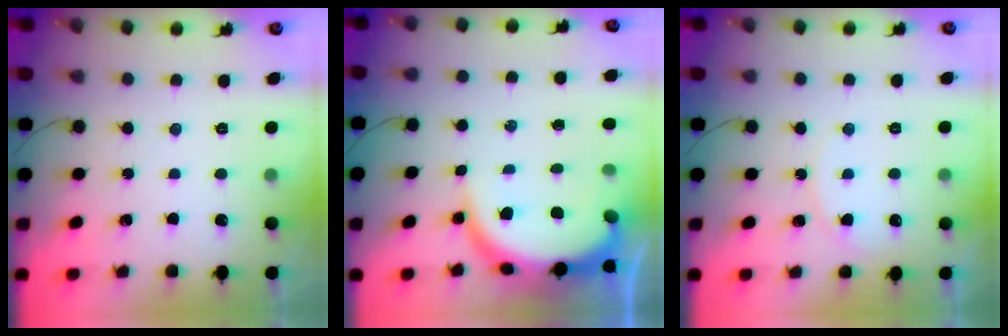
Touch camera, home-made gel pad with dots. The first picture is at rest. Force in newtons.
{"total": 10.4, "press": 10.3, "slide": 1.0}
{"total": 5.0, "press": 5.0, "slide": 0.5}